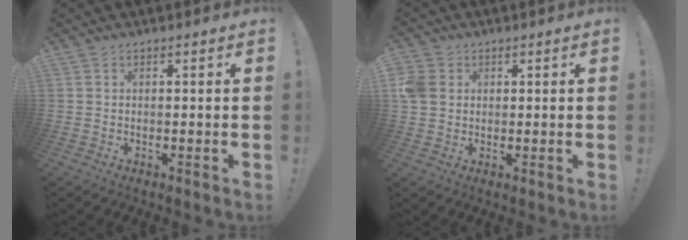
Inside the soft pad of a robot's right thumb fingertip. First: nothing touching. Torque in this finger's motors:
{"motor_torque": [0.05, 0.05, 0.29, 0.21, 0.05]}